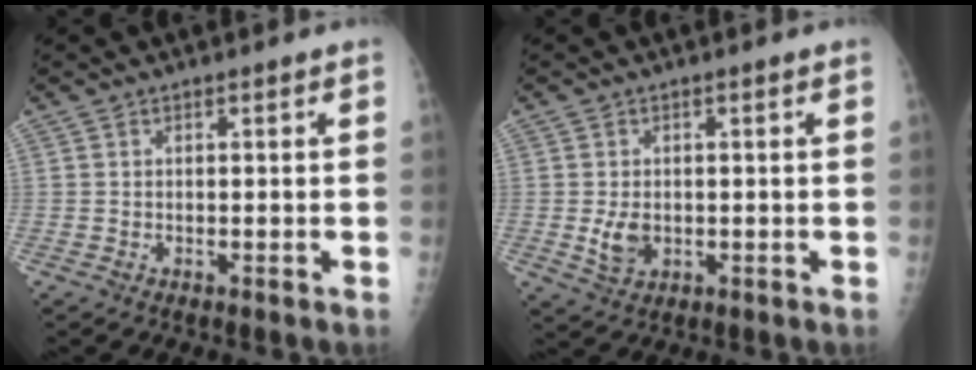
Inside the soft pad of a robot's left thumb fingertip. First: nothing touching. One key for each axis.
{"total": 4.2, "fx": -0.5, "fy": 2.8, "fz": 3.0, "tx": -0.053, "ty": -0.005, "tz": -0.002}